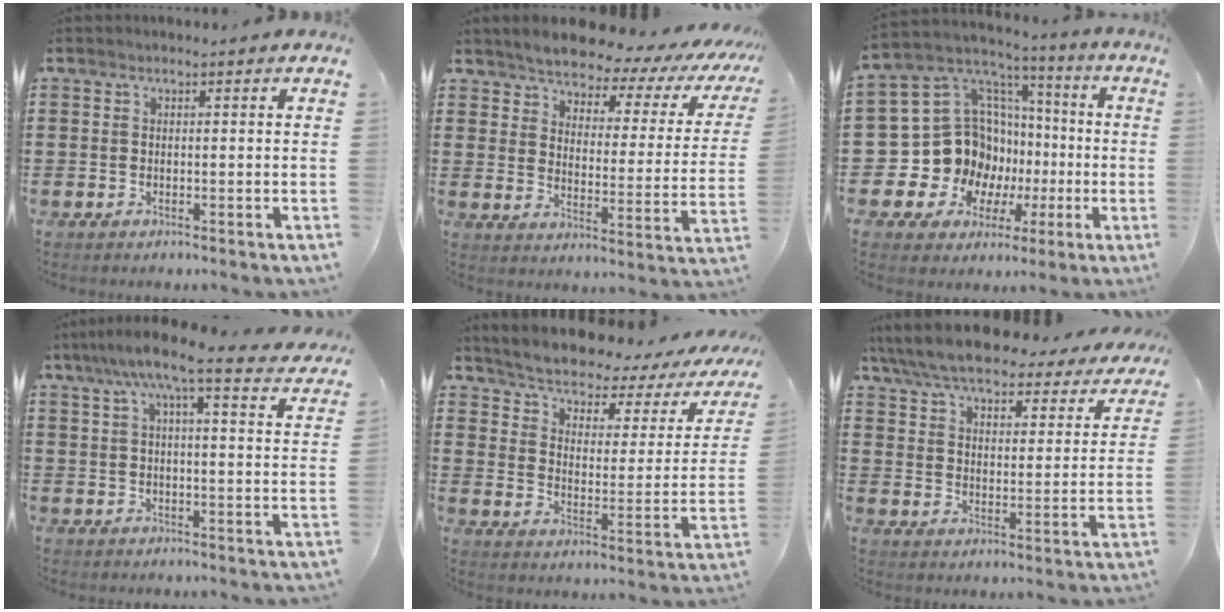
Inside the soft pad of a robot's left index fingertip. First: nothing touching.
{"total": 4.9, "force": [4.7, 0.8, 1.3], "torque": [-0.055, -0.037, 0.075]}
{"total": 14.6, "force": [-2.3, 13.3, 5.6], "torque": [-0.152, -0.025, -0.017]}
{"total": 8.0, "force": [6.3, 0.2, 4.9], "torque": [-0.109, -0.023, 0.105]}
{"total": 3.1, "force": [2.6, 0.7, 1.5], "torque": [-0.048, -0.031, 0.033]}
{"total": 7.3, "force": [6.7, 1.1, 2.6], "torque": [-0.080, -0.037, 0.118]}